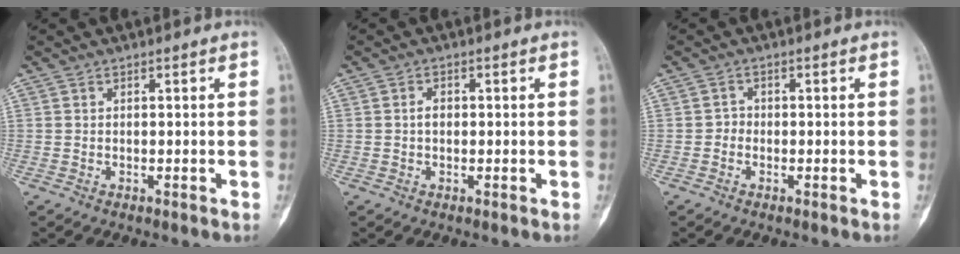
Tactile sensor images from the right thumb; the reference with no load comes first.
{"total": 1.6, "force": [0.0, 1.1, 1.1], "torque": [-0.017, 0.005, -0.003]}
{"total": 1.2, "force": [-0.5, 1.0, 0.4], "torque": [0.003, 0.006, -0.017]}